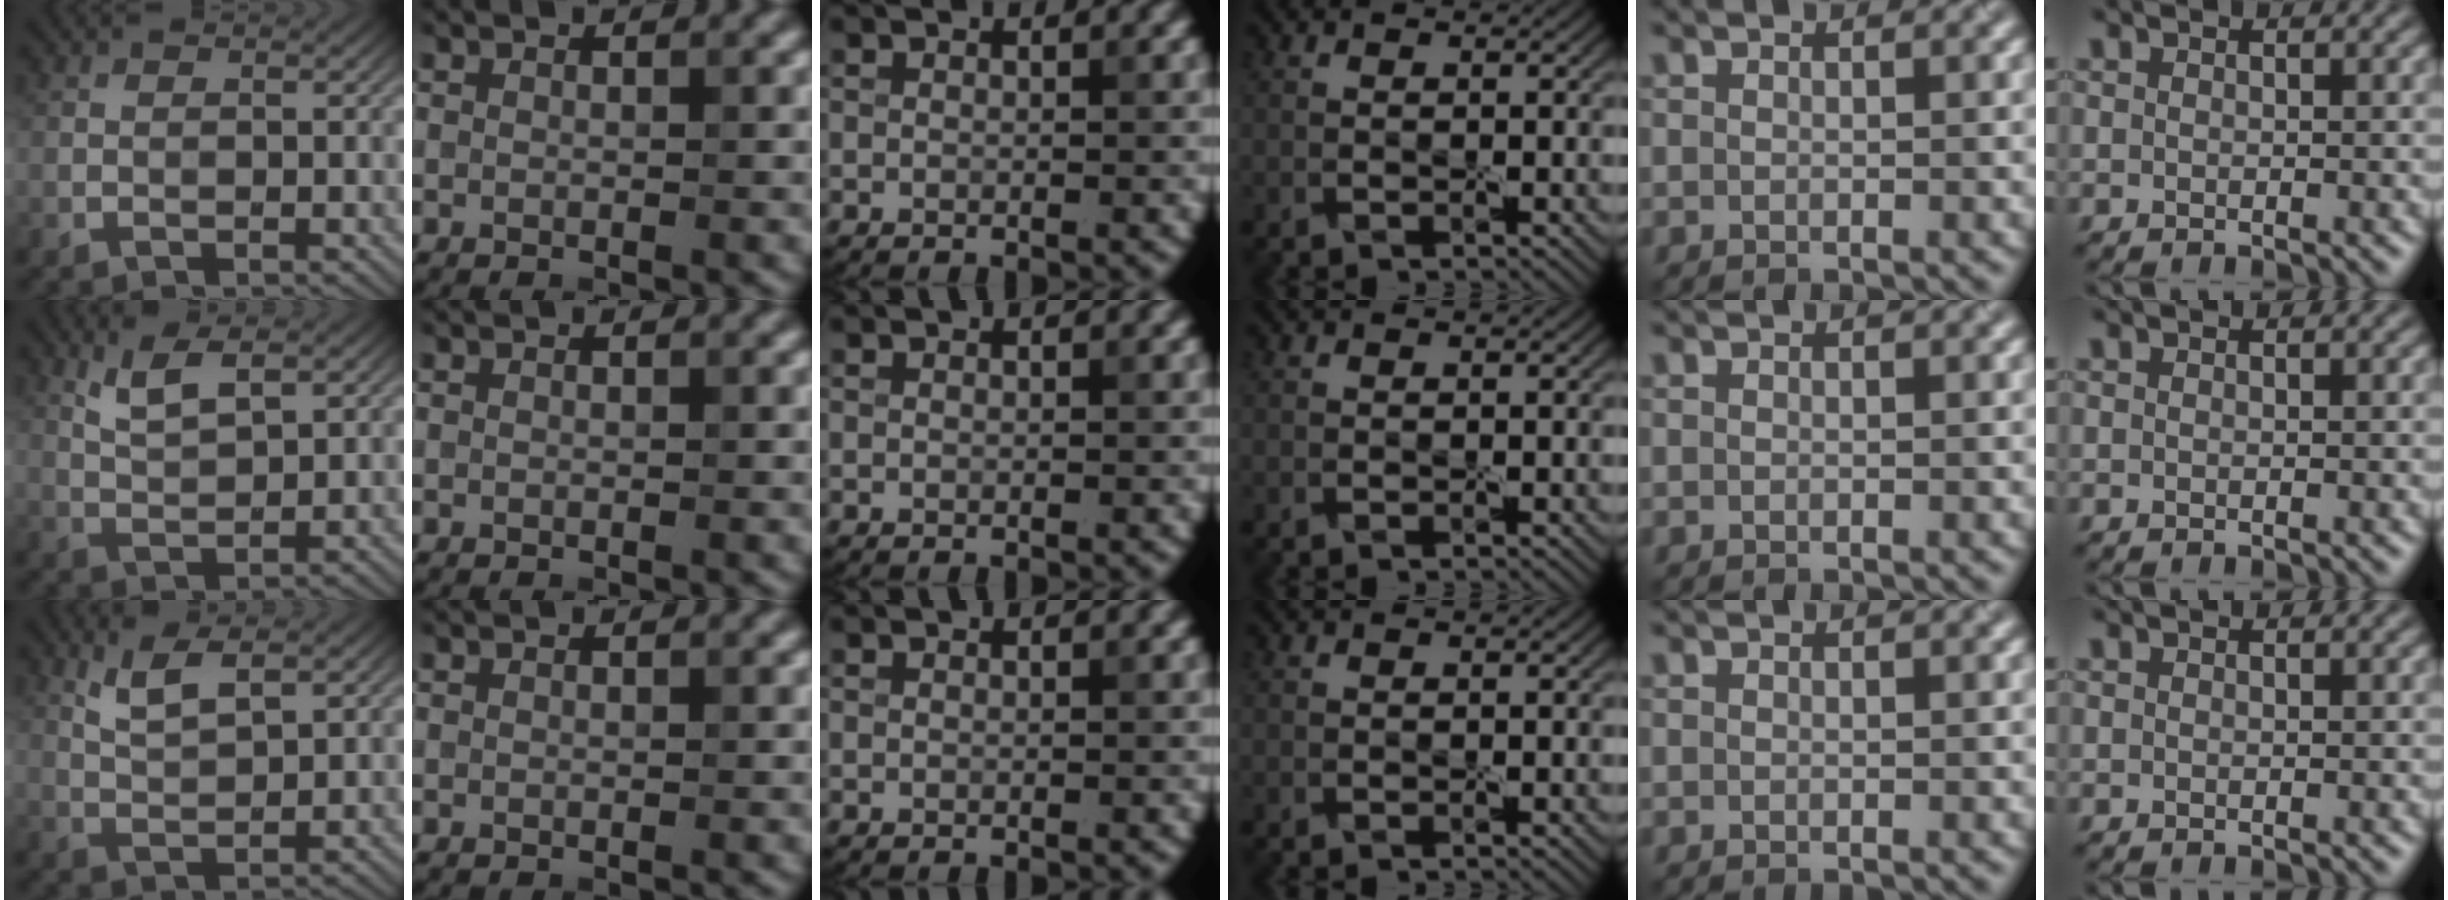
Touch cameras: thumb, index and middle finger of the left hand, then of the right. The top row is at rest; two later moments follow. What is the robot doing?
{"motion": "peel", "object": "bandage"}